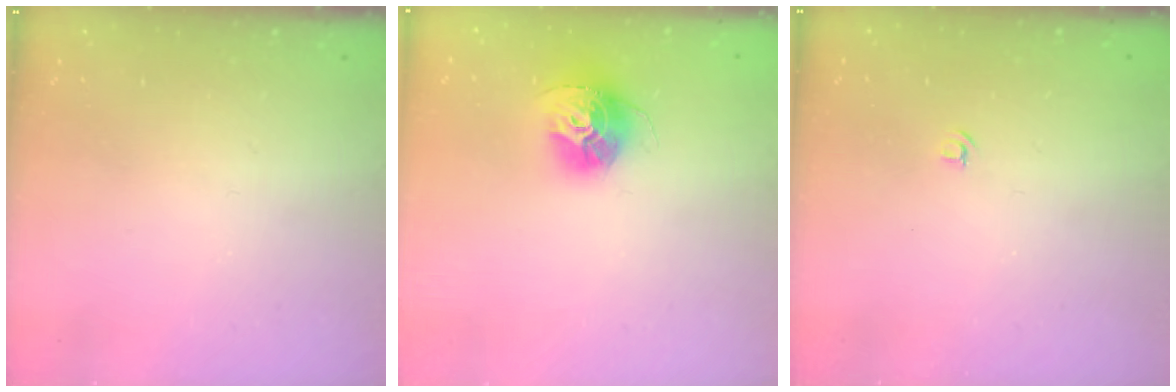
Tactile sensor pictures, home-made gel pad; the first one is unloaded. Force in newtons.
{"total": 13.8, "press": 13.8, "slide": 1.0}
{"total": 3.2, "press": 3.2, "slide": 0.4}